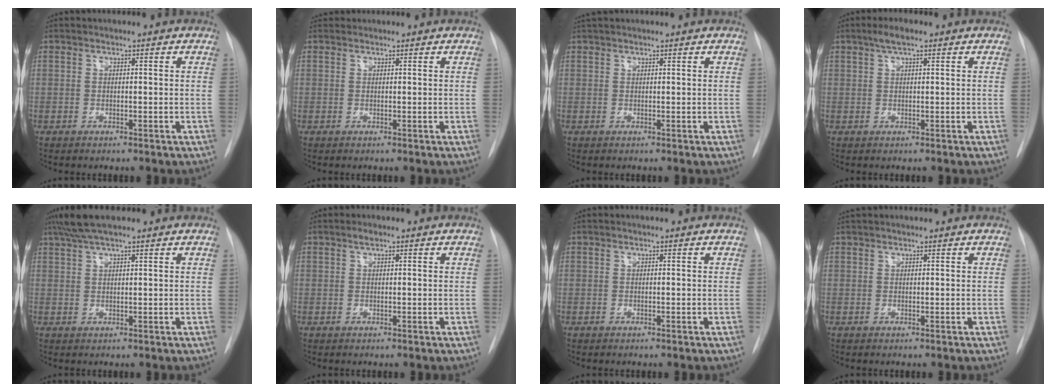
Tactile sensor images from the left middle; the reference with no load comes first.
{"total": 0.9, "force": [0.8, 0.4, -0.1], "torque": [0.001, 0.016, 0.014]}
{"total": 3.0, "force": [2.7, 0.5, 1.4], "torque": [-0.019, 0.033, 0.044]}
{"total": 2.8, "force": [1.7, 0.6, 2.1], "torque": [-0.042, 0.012, 0.029]}
{"total": 6.0, "force": [4.7, 0.8, 3.6], "torque": [-0.065, 0.032, 0.083]}
{"total": 0.7, "force": [0.5, 0.2, 0.5], "torque": [-0.009, 0.004, 0.008]}
{"total": 0.0}
{"total": 2.3, "force": [2.1, 0.3, 0.9], "torque": [-0.011, 0.031, 0.036]}